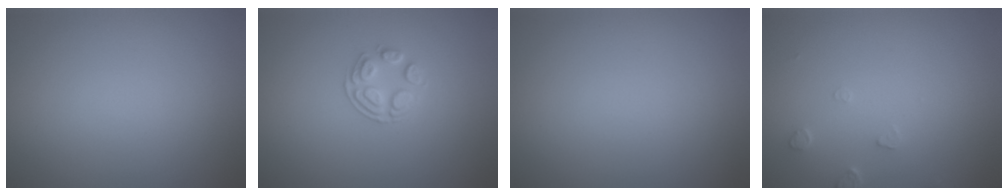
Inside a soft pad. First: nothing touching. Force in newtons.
{"total": 2.1, "press": 1.4, "slide": 1.5}
{"total": 0.0}
{"total": 1.2, "press": 1.2, "slide": 0.2}